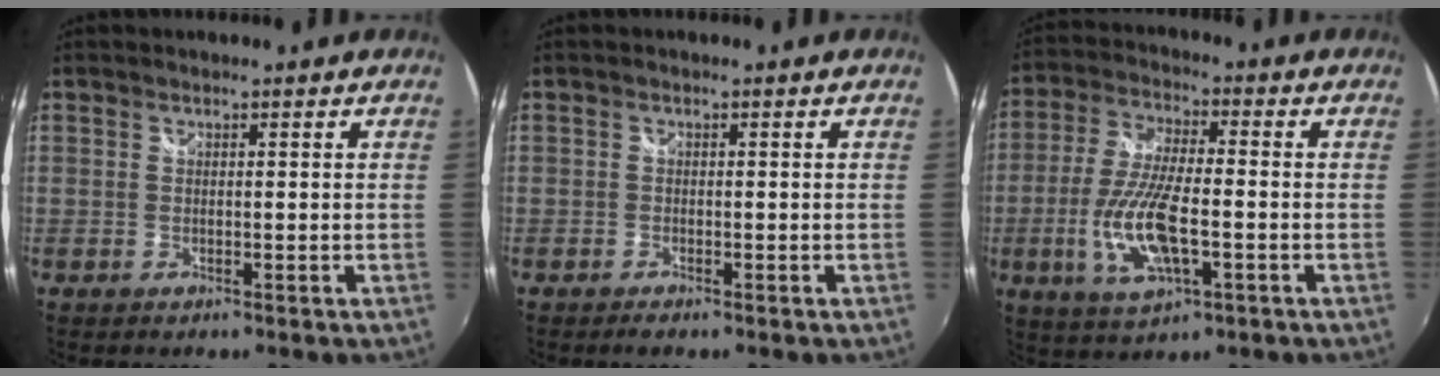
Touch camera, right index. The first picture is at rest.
{"total": 1.2, "force": [-1.0, 0.5, 0.6], "torque": [-0.012, -0.005, -0.018]}
{"total": 13.1, "force": [-3.5, 4.5, 11.8], "torque": [-0.246, -0.009, -0.065]}